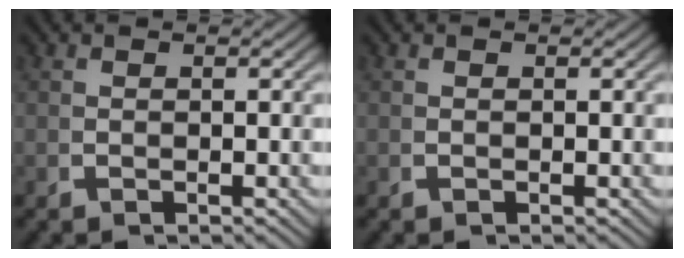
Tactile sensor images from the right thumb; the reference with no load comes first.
{"total": 0.0}